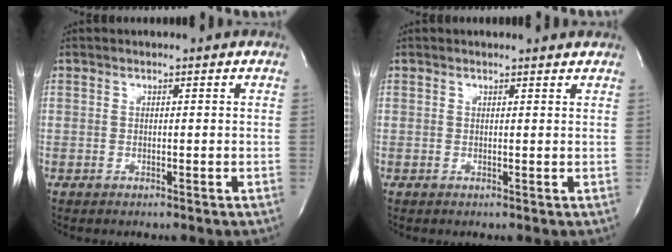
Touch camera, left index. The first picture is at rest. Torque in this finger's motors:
{"motor_torque": [0.35, -0.42, -0.08, -0.01]}